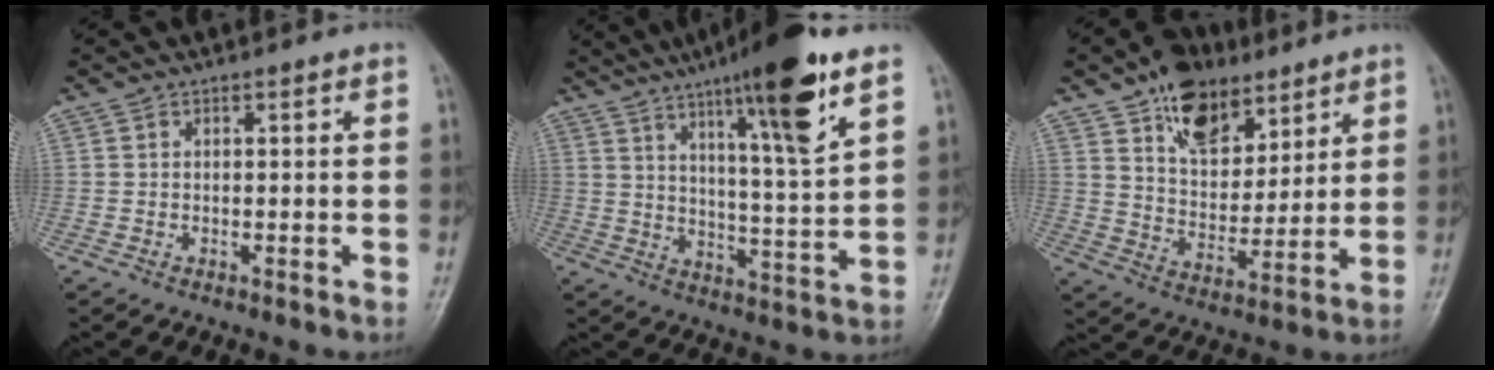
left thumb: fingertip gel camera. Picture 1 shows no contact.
{"total": 17.4, "force": [10.3, 2.0, 14.0], "torque": [-0.211, -0.049, 0.162]}
{"total": 14.6, "force": [9.1, 8.8, 7.3], "torque": [-0.079, -0.047, 0.158]}